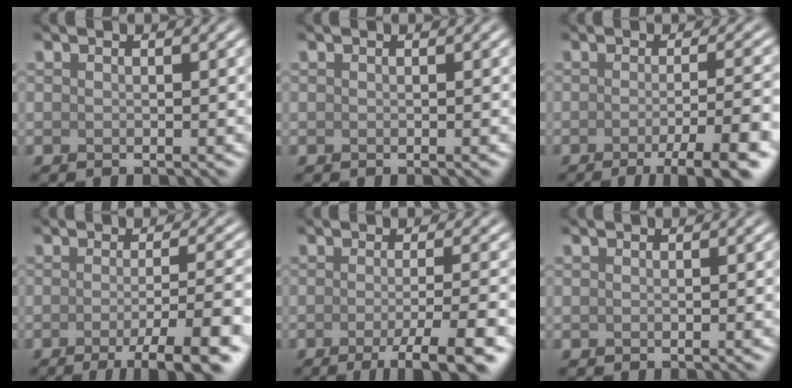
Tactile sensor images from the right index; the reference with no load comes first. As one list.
[{"total": 0.0}, {"total": 6.5, "force": [-3.0, 1.3, 5.6], "torque": [-0.070, -0.004, -0.045]}, {"total": 7.2, "force": [-3.2, 1.4, 6.3], "torque": [-0.080, -0.004, -0.049]}, {"total": 5.7, "force": [-2.5, 1.1, 5.0], "torque": [-0.066, -0.003, -0.041]}, {"total": 0.0}]